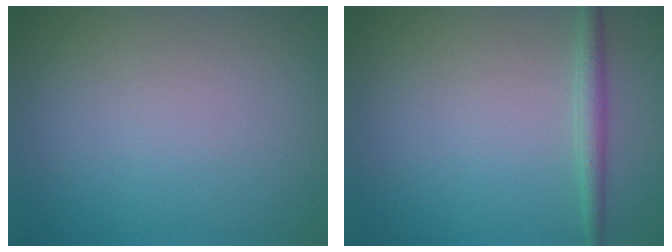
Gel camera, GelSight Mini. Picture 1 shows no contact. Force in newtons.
{"total": 1.8, "press": 1.8, "slide": 0.1}